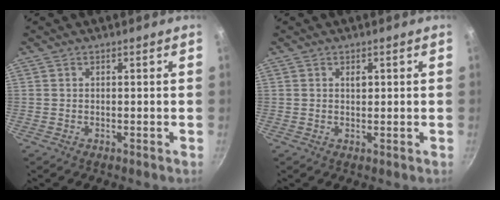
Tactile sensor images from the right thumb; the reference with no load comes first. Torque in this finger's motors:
{"motor_torque": [0.28, 0.09, -0.23, -0.04, -0.02]}